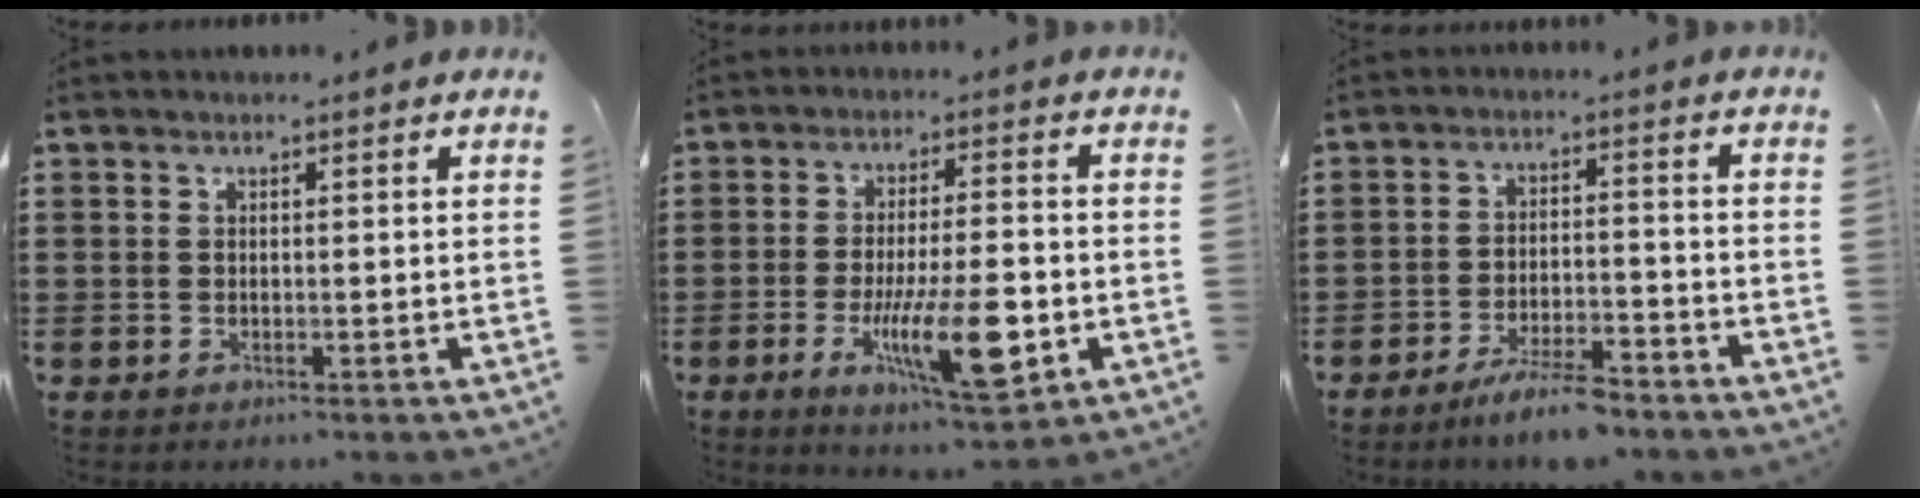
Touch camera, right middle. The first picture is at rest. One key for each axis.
{"total": 12.2, "fx": -3.8, "fy": 3.5, "fz": 11.0, "tx": -0.195, "ty": -0.008, "tz": -0.063}
{"total": 5.7, "fx": -5.0, "fy": 0.7, "fz": 2.7, "tx": -0.055, "ty": -0.001, "tz": -0.096}